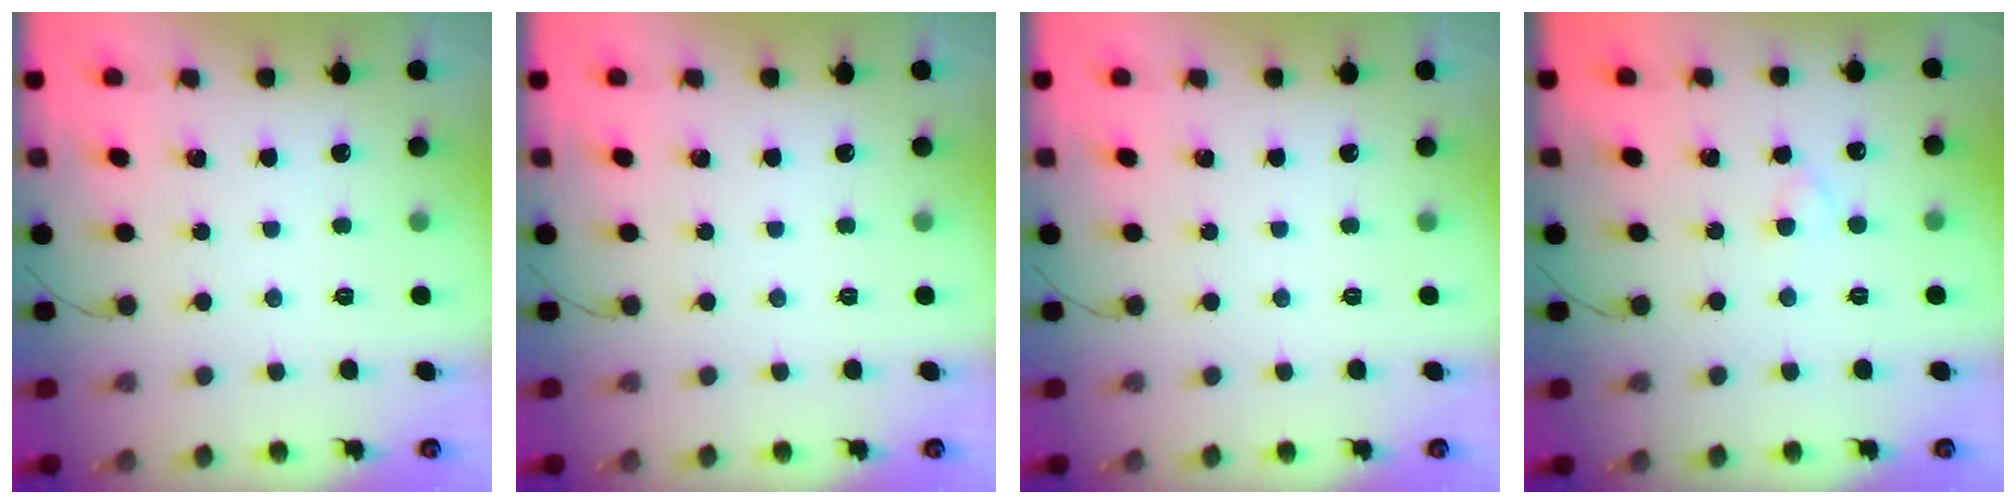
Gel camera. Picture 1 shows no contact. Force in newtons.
{"total": 0.0}
{"total": 0.0}
{"total": 2.0, "press": 1.7, "slide": 0.9}